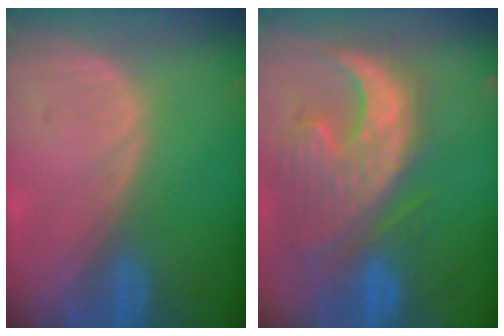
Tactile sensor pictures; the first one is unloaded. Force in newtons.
{"total": 13.2, "press": 11.4, "slide": 6.8}